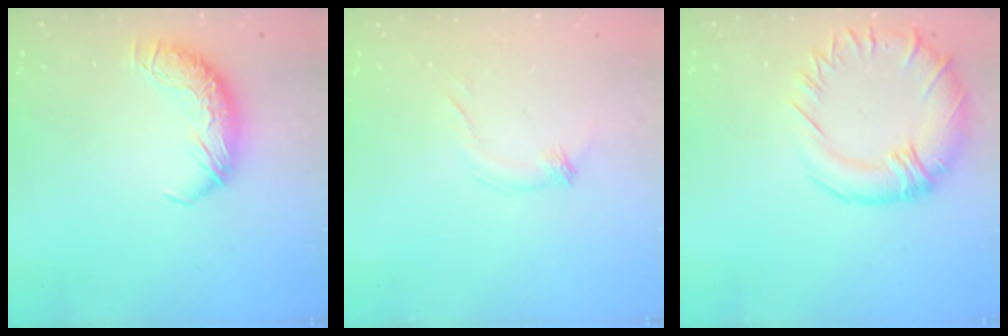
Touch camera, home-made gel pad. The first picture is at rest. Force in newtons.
{"total": 5.3, "press": 5.1, "slide": 1.3}
{"total": 5.8, "press": 5.0, "slide": 2.9}